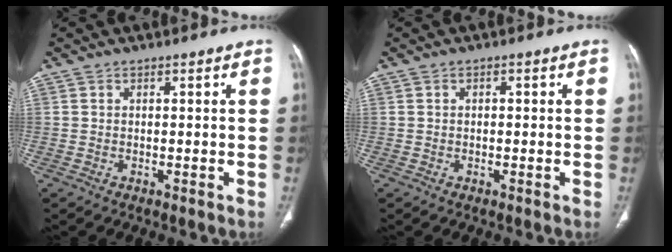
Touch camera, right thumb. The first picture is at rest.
{"total": 0.7, "force": [0.1, 0.4, 0.5], "torque": [-0.011, 0.005, 0.002]}